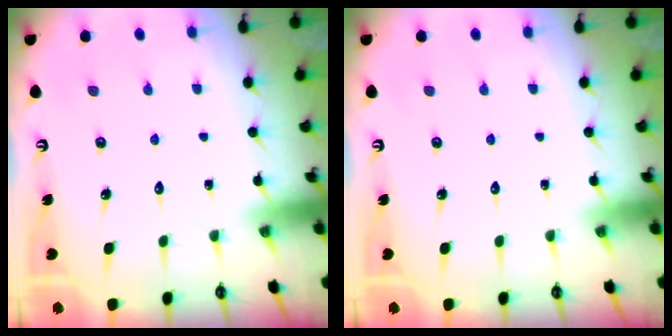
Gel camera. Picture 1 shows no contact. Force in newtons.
{"total": 0.0}